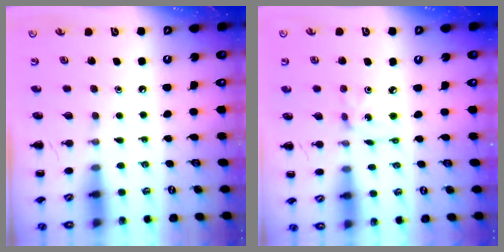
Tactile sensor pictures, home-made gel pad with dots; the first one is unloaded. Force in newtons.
{"total": 1.8, "press": 1.7, "slide": 0.5}